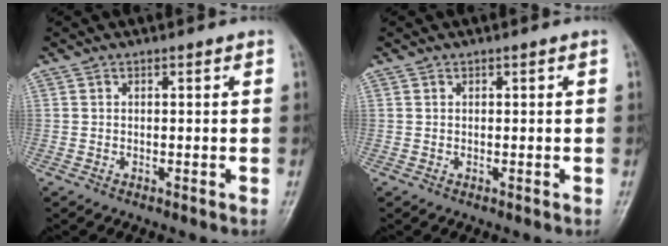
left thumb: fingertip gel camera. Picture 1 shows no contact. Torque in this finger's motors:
{"motor_torque": [0.00, 0.00, 0.00, 0.00, 0.00]}